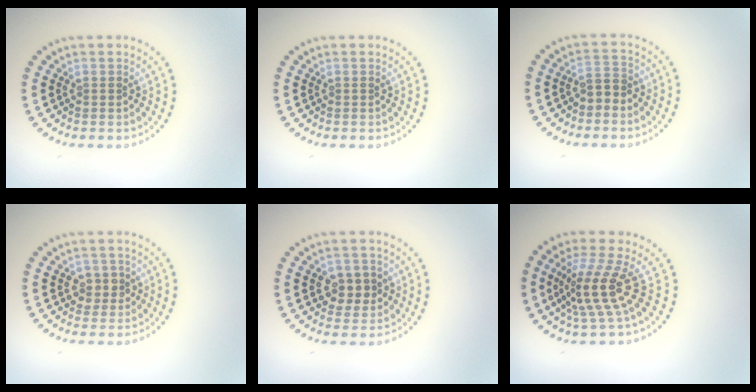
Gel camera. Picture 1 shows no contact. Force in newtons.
{"total": 0.0}
{"total": 2.0, "press": 1.8, "slide": 1.0}
{"total": 1.8, "press": 1.7, "slide": 0.4}
{"total": 2.8, "press": 2.8, "slide": 0.5}
{"total": 4.1, "press": 2.9, "slide": 3.0}